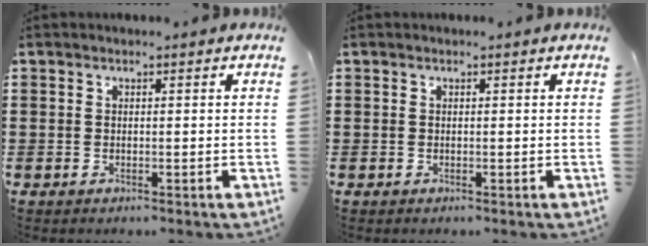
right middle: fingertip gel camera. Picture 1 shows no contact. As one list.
[{"total": 0.0}]